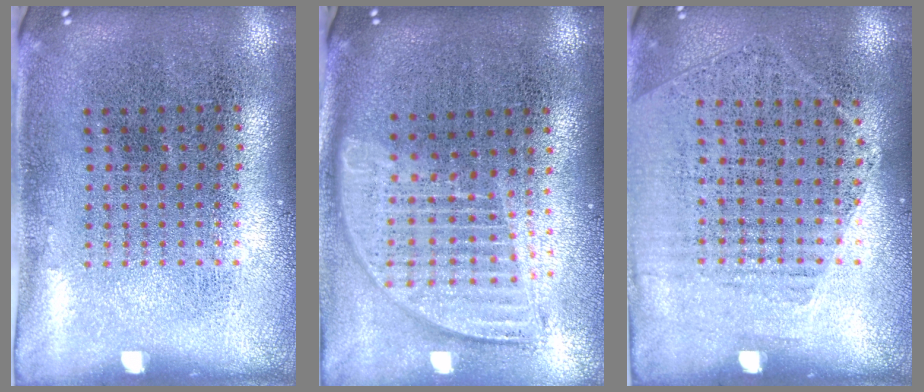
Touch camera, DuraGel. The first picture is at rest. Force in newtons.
{"total": 1.8, "press": 1.5, "slide": 1.0}
{"total": 1.2, "press": 1.0, "slide": 0.7}